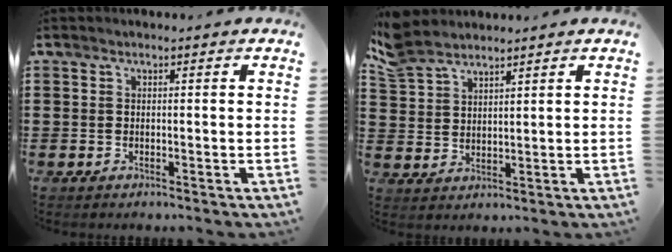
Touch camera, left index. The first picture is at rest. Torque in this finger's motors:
{"motor_torque": [-1.41, 0.73, -0.28, -0.21]}